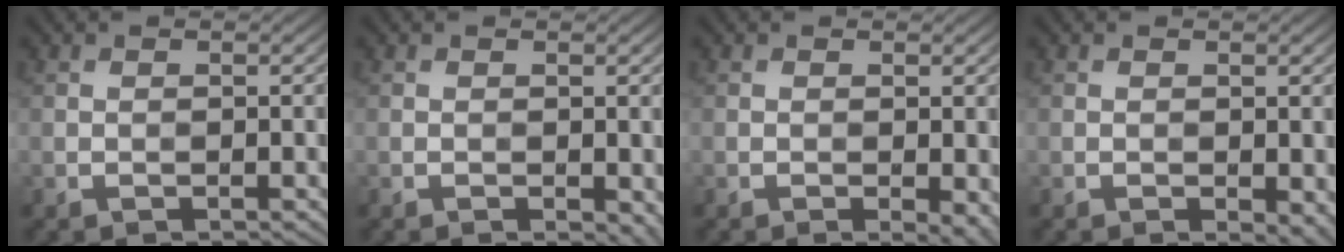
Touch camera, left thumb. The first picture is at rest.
{"total": 2.1, "force": [-0.7, 1.1, 1.6], "torque": [-0.020, -0.010, -0.005]}
{"total": 2.5, "force": [-0.8, 0.9, 2.2], "torque": [-0.028, -0.006, -0.007]}
{"total": 2.6, "force": [-0.9, 1.2, 2.1], "torque": [-0.025, -0.007, -0.009]}